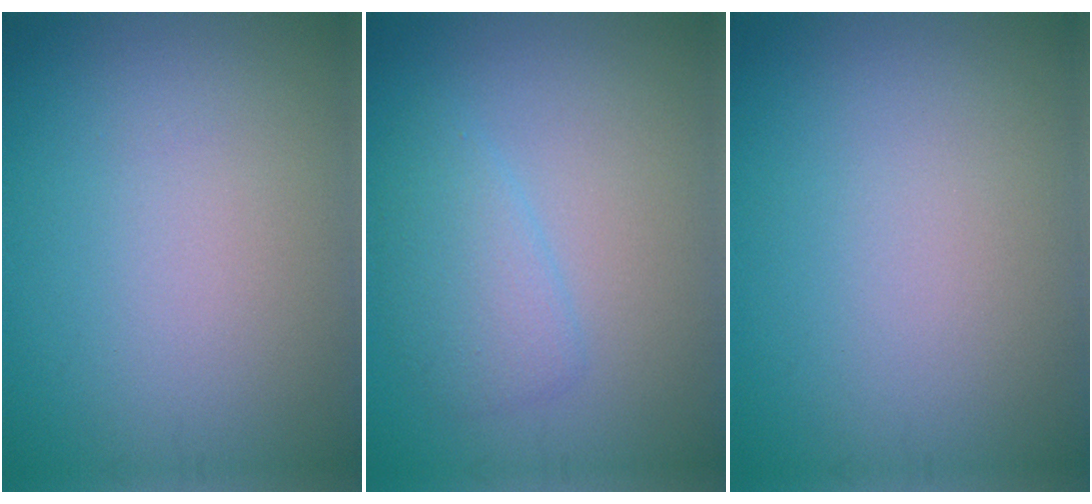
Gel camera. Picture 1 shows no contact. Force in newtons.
{"total": 2.6, "press": 2.6, "slide": 0.1}
{"total": 0.0}